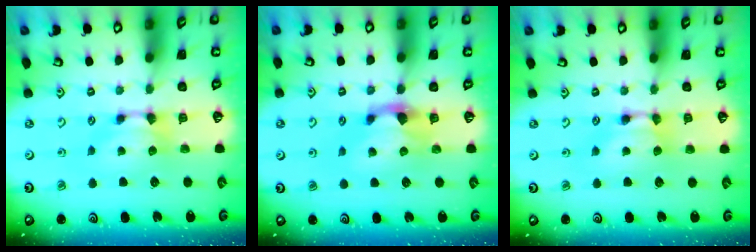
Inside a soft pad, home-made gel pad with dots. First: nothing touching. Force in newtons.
{"total": 1.9, "press": 1.4, "slide": 1.2}
{"total": 1.2, "press": 1.2, "slide": 0.2}